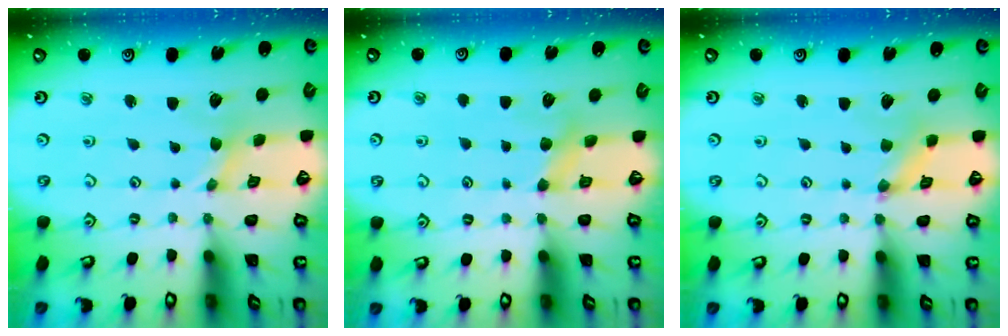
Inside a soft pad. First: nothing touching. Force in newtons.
{"total": 3.9, "press": 3.9, "slide": 0.6}
{"total": 1.4, "press": 1.4, "slide": 0.3}